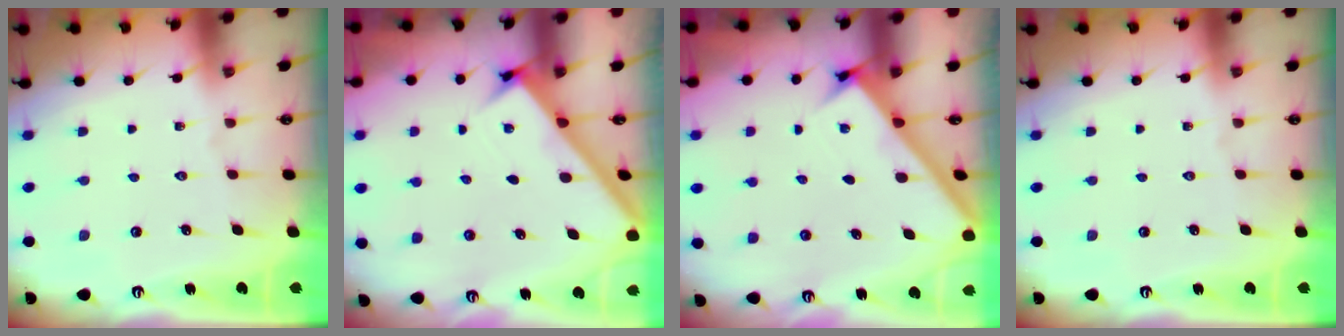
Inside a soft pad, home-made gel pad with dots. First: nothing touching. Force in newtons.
{"total": 2.9, "press": 2.8, "slide": 0.4}
{"total": 2.7, "press": 2.7, "slide": 0.3}
{"total": 0.0}